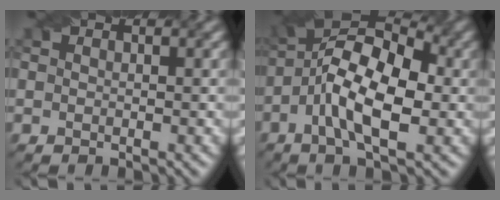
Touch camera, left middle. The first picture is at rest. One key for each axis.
{"total": 9.5, "fx": -1.5, "fy": 4.0, "fz": 8.4, "tx": -0.149, "ty": 0.028, "tz": -0.038}